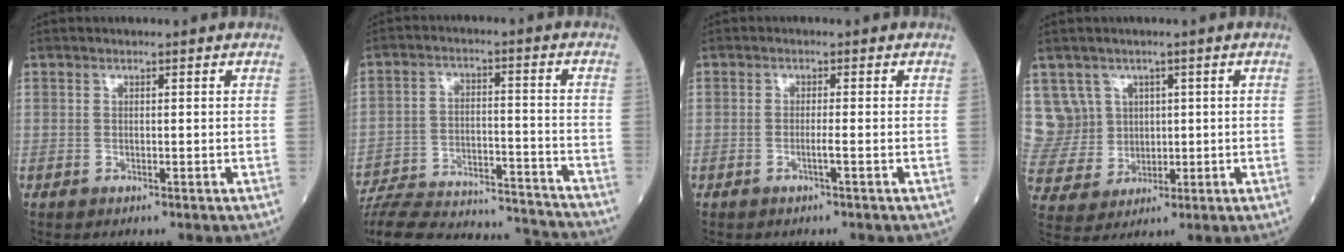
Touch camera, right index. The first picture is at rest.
{"total": 25.7, "force": [-24.3, 3.1, 7.8], "torque": [-0.138, -0.017, -0.344]}
{"total": 1.3, "force": [-0.6, -0.3, 1.1], "torque": [-0.020, 0.000, -0.013]}
{"total": 8.7, "force": [3.1, 8.1, 0.4], "torque": [-0.022, 0.042, 0.079]}